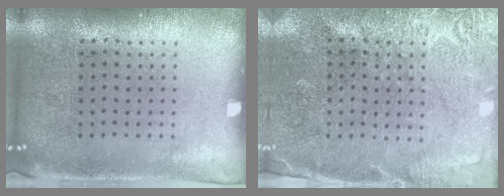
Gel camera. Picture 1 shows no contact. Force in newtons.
{"total": 2.8, "press": 2.8, "slide": 0.1}